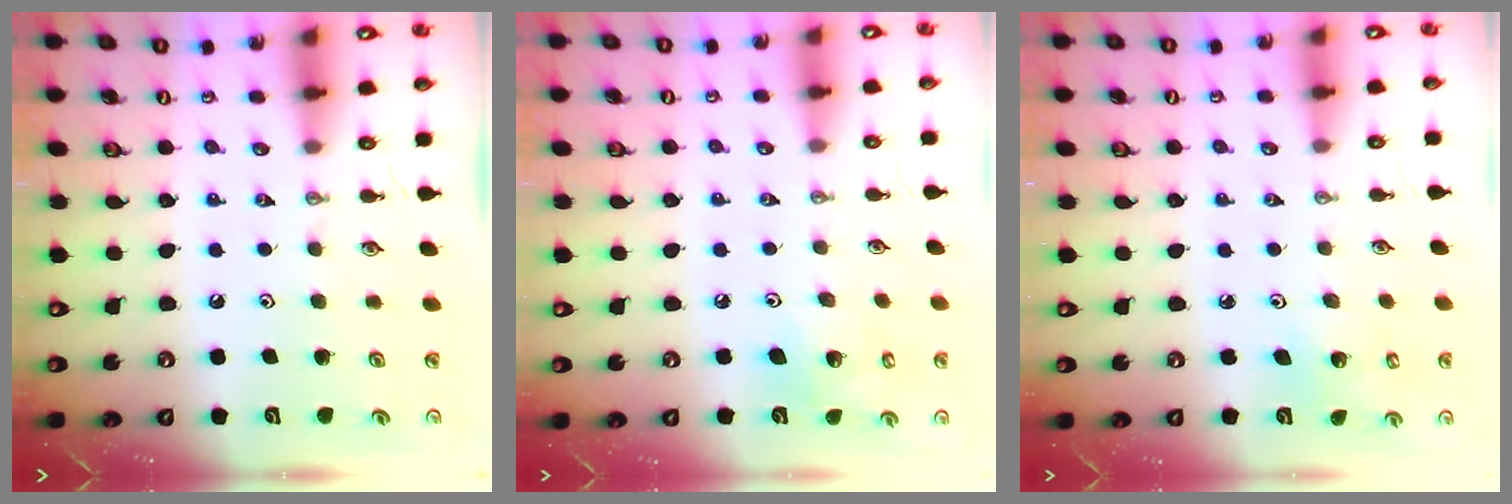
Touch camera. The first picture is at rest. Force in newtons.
{"total": 8.5, "press": 8.3, "slide": 2.0}
{"total": 3.1, "press": 3.1, "slide": 0.2}